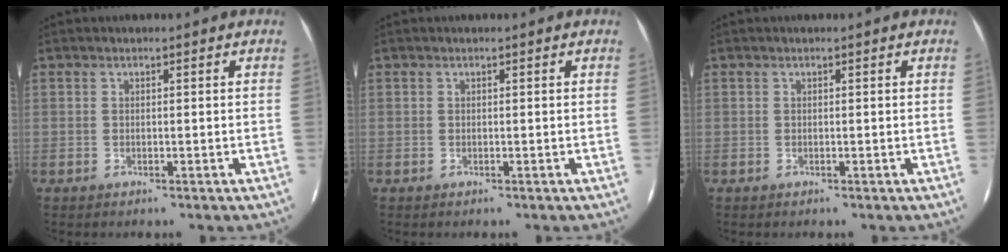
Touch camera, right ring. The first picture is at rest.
{"total": 0.0}
{"total": 0.0}